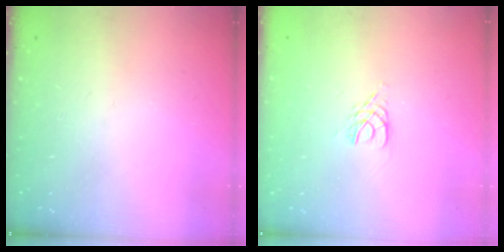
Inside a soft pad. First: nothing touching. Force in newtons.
{"total": 3.5, "press": 3.5, "slide": 0.5}